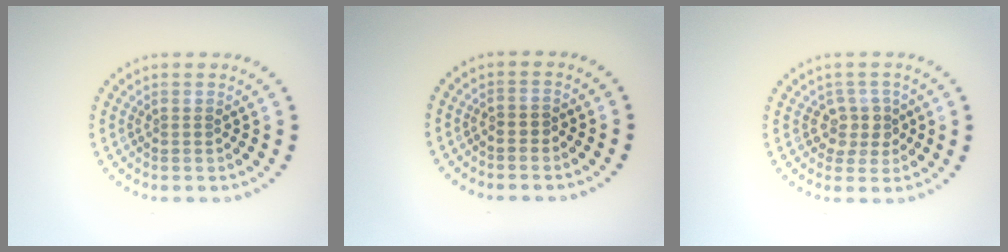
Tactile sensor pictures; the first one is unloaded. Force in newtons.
{"total": 0.6, "press": 0.5, "slide": 0.4}
{"total": 2.2, "press": 1.9, "slide": 1.1}